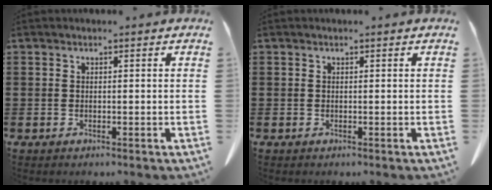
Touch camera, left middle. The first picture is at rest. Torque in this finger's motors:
{"motor_torque": [-0.02, 0.02, 0.02, 0.00]}